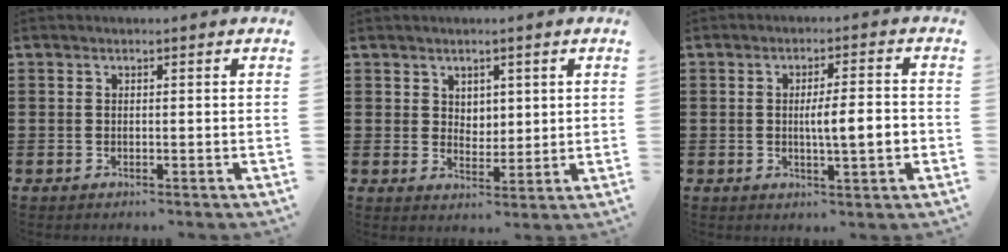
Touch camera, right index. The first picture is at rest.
{"total": 2.9, "force": [2.1, 2.0, 0.4], "torque": [-0.017, 0.007, 0.039]}
{"total": 5.7, "force": [-0.6, 0.8, 5.6], "torque": [-0.090, -0.004, -0.016]}